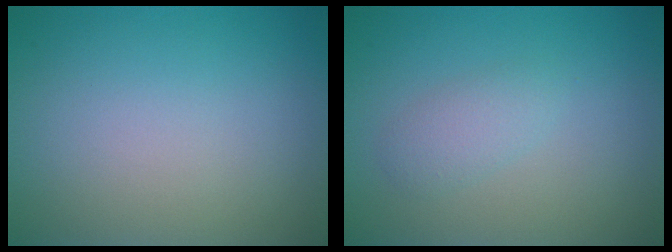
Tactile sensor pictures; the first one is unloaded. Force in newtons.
{"total": 1.8, "press": 1.8, "slide": 0.2}